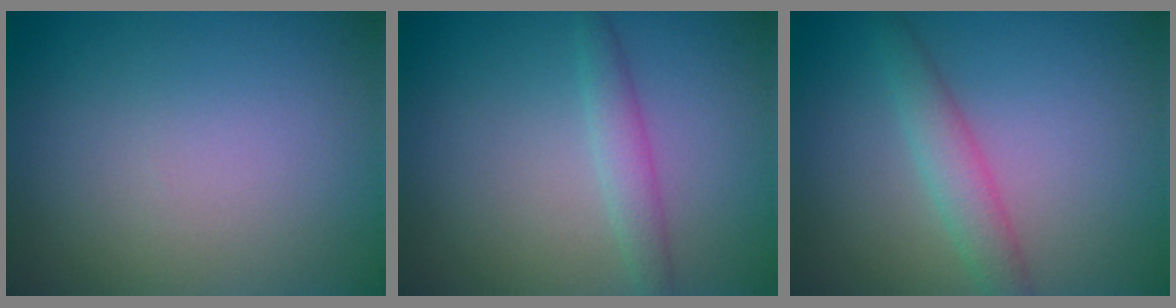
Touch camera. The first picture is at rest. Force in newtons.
{"total": 1.9, "press": 1.9, "slide": 0.1}
{"total": 2.7, "press": 2.7, "slide": 0.1}